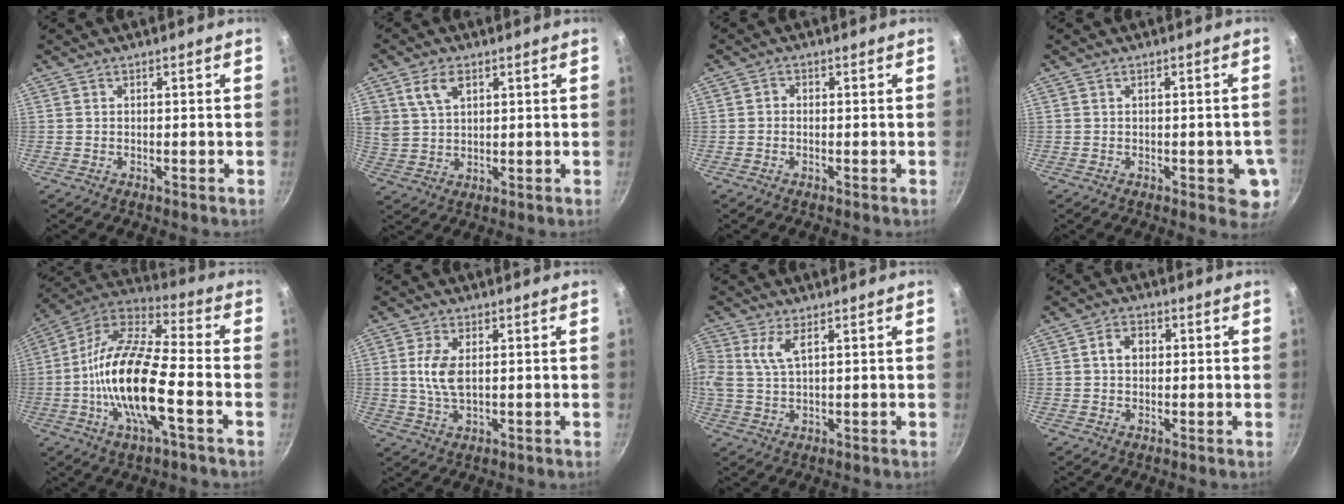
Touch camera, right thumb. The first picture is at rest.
{"total": 5.9, "force": [2.8, 3.8, 3.6], "torque": [-0.057, -0.005, 0.059]}
{"total": 1.0, "force": [-0.3, 0.9, 0.4], "torque": [-0.006, 0.005, -0.007]}
{"total": 6.1, "force": [-1.5, 2.5, 5.4], "torque": [-0.037, 0.001, -0.015]}
{"total": 19.6, "force": [-4.7, 6.6, 17.8], "torque": [-0.343, 0.034, -0.112]}
{"total": 6.1, "force": [0.9, 3.0, 5.2], "torque": [-0.107, -0.001, 0.018]}
{"total": 5.3, "force": [1.9, 2.5, 4.2], "torque": [-0.089, -0.002, 0.040]}
{"total": 4.0, "force": [0.6, 3.1, 2.5], "torque": [-0.025, 0.009, 0.006]}